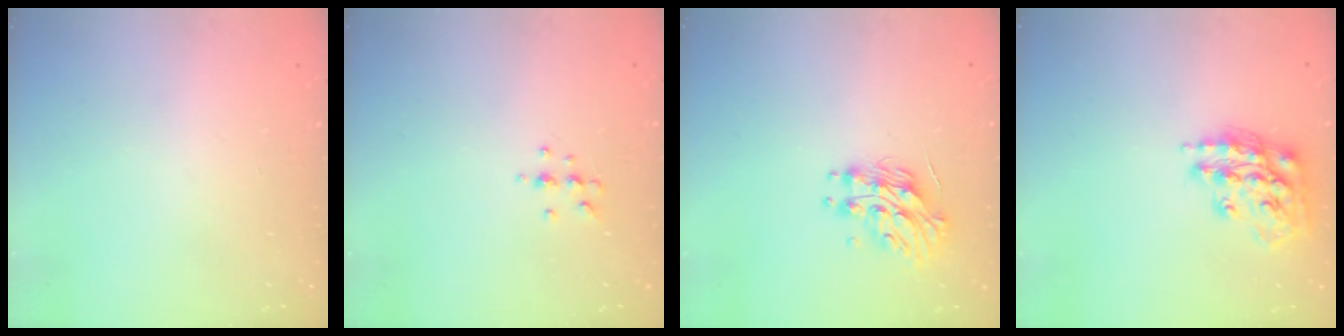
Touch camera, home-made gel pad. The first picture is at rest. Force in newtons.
{"total": 5.6, "press": 5.4, "slide": 1.5}
{"total": 11.6, "press": 11.6, "slide": 0.0}
{"total": 16.3, "press": 16.2, "slide": 1.1}